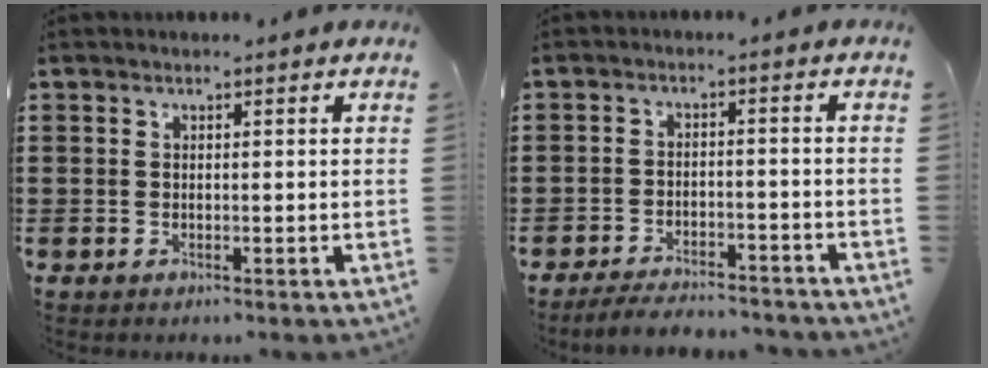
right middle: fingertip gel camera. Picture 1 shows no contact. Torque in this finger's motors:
{"motor_torque": [0.12, -0.03, 0.07, 0.02]}